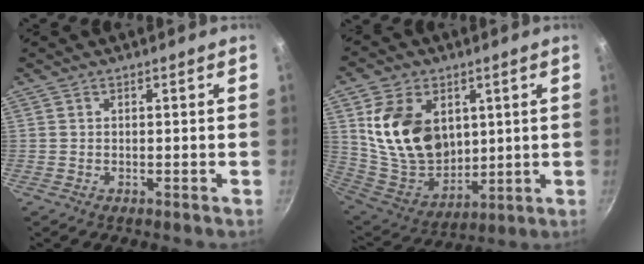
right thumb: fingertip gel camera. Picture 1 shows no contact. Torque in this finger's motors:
{"motor_torque": [-0.18, 1.10, 1.57, -0.26, 0.18]}